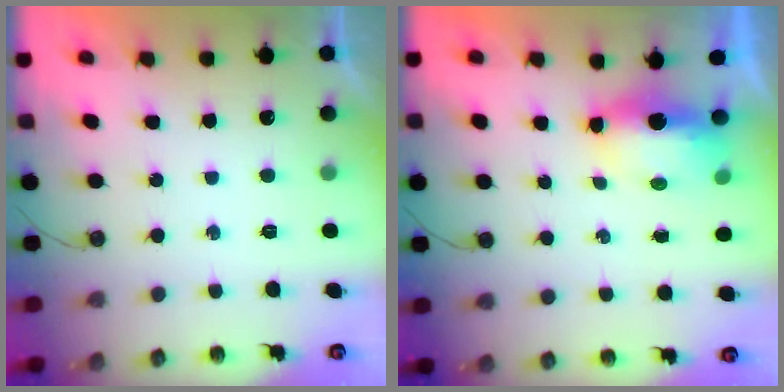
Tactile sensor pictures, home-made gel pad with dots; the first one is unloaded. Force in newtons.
{"total": 8.1, "press": 6.8, "slide": 4.4}